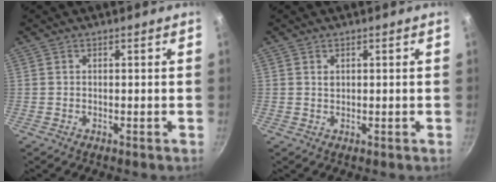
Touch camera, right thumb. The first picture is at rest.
{"total": 0.8, "force": [0.4, 0.6, 0.4], "torque": [-0.005, 0.000, 0.009]}